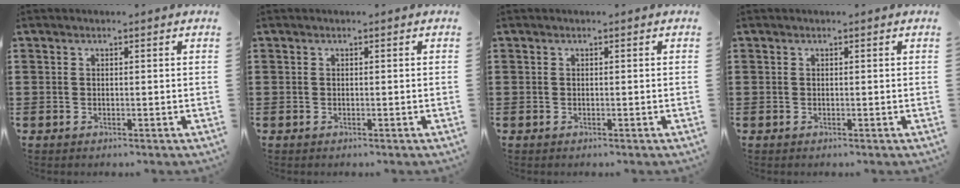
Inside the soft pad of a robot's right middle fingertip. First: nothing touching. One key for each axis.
{"total": 0.0}
{"total": 0.0}
{"total": 0.0}